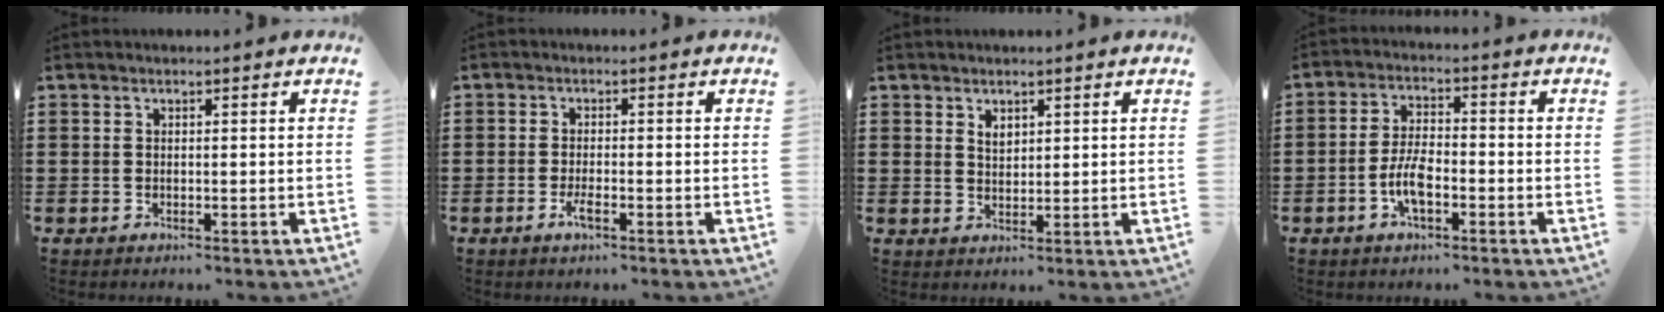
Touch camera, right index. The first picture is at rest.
{"total": 2.2, "force": [-1.2, 0.5, 1.8], "torque": [-0.038, -0.004, -0.024]}
{"total": 1.8, "force": [1.3, 0.9, 0.7], "torque": [-0.016, 0.003, 0.025]}
{"total": 5.9, "force": [-2.2, 2.4, 4.9], "torque": [-0.117, -0.001, -0.050]}